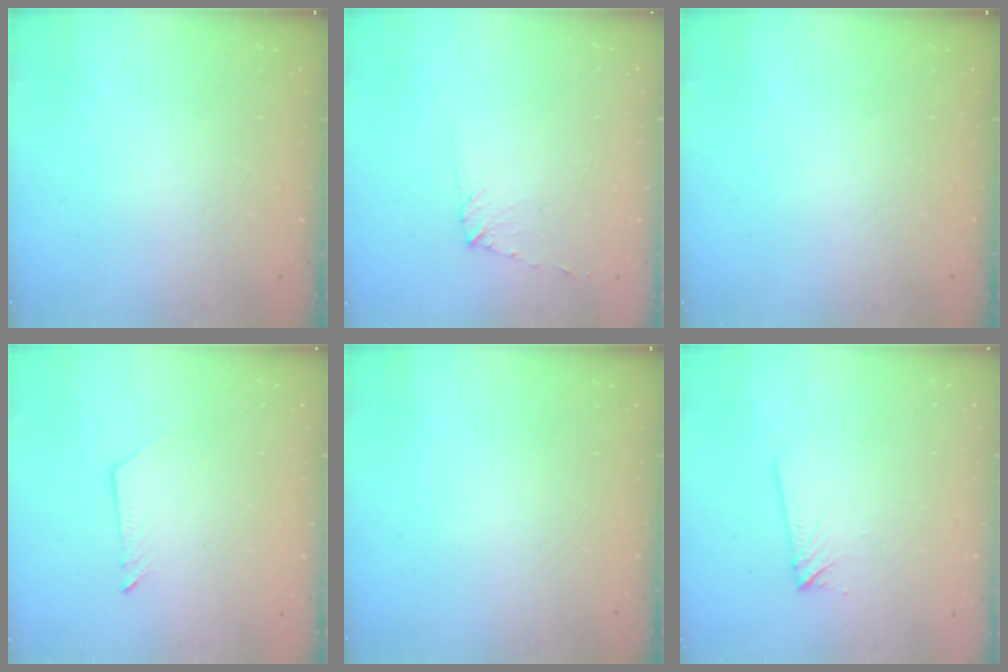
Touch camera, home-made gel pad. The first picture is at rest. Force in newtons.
{"total": 5.3, "press": 5.3, "slide": 0.6}
{"total": 0.0}
{"total": 2.6, "press": 2.6, "slide": 0.3}
{"total": 0.0}
{"total": 5.0, "press": 5.0, "slide": 0.8}